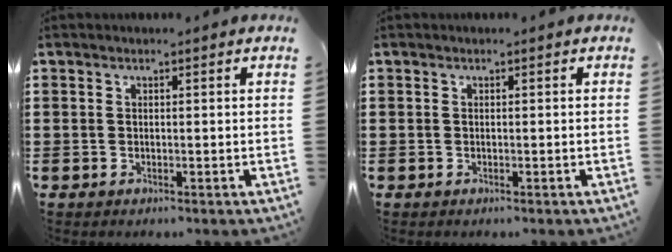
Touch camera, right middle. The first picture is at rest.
{"total": 0.0}